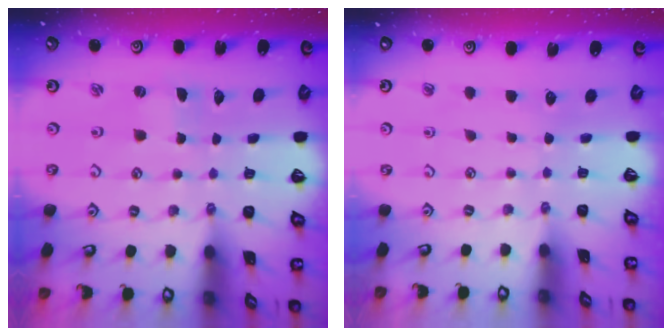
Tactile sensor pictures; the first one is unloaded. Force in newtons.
{"total": 0.0}